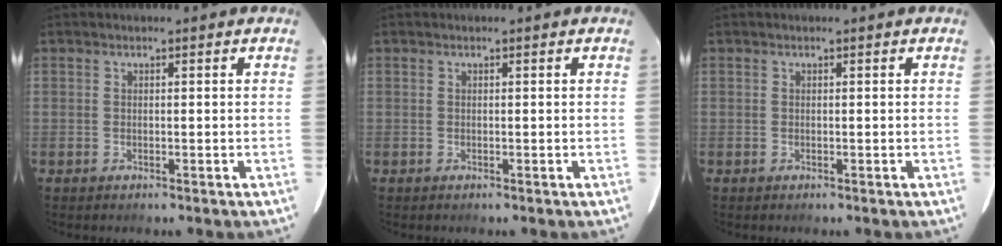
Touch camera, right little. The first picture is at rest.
{"total": 0.0}
{"total": 0.0}